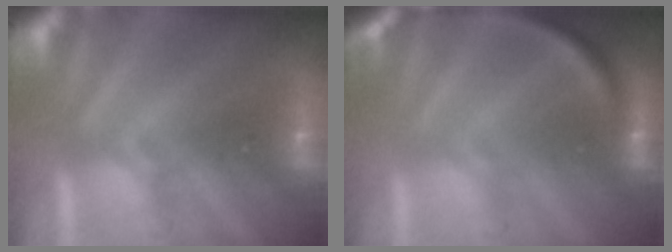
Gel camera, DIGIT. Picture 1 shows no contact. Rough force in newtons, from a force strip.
{"total": 3.4}